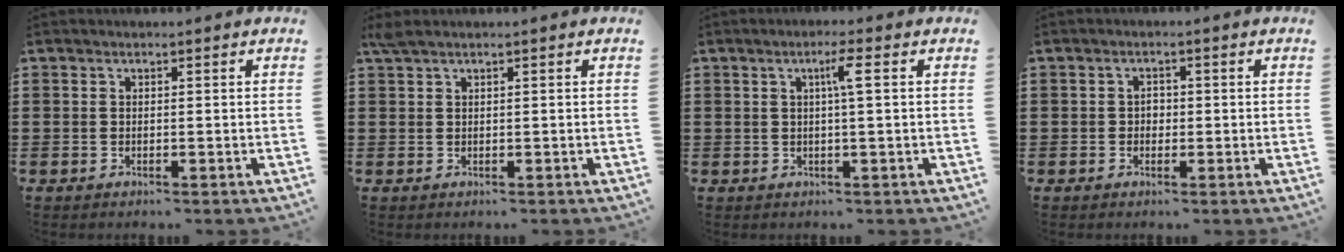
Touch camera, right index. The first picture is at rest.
{"total": 0.8, "force": [0.5, 0.0, 0.6], "torque": [-0.014, 0.000, 0.010]}
{"total": 2.9, "force": [0.5, -0.4, 2.9], "torque": [-0.054, -0.002, 0.004]}
{"total": 1.3, "force": [-0.3, 1.0, 0.8], "torque": [-0.017, 0.003, -0.006]}